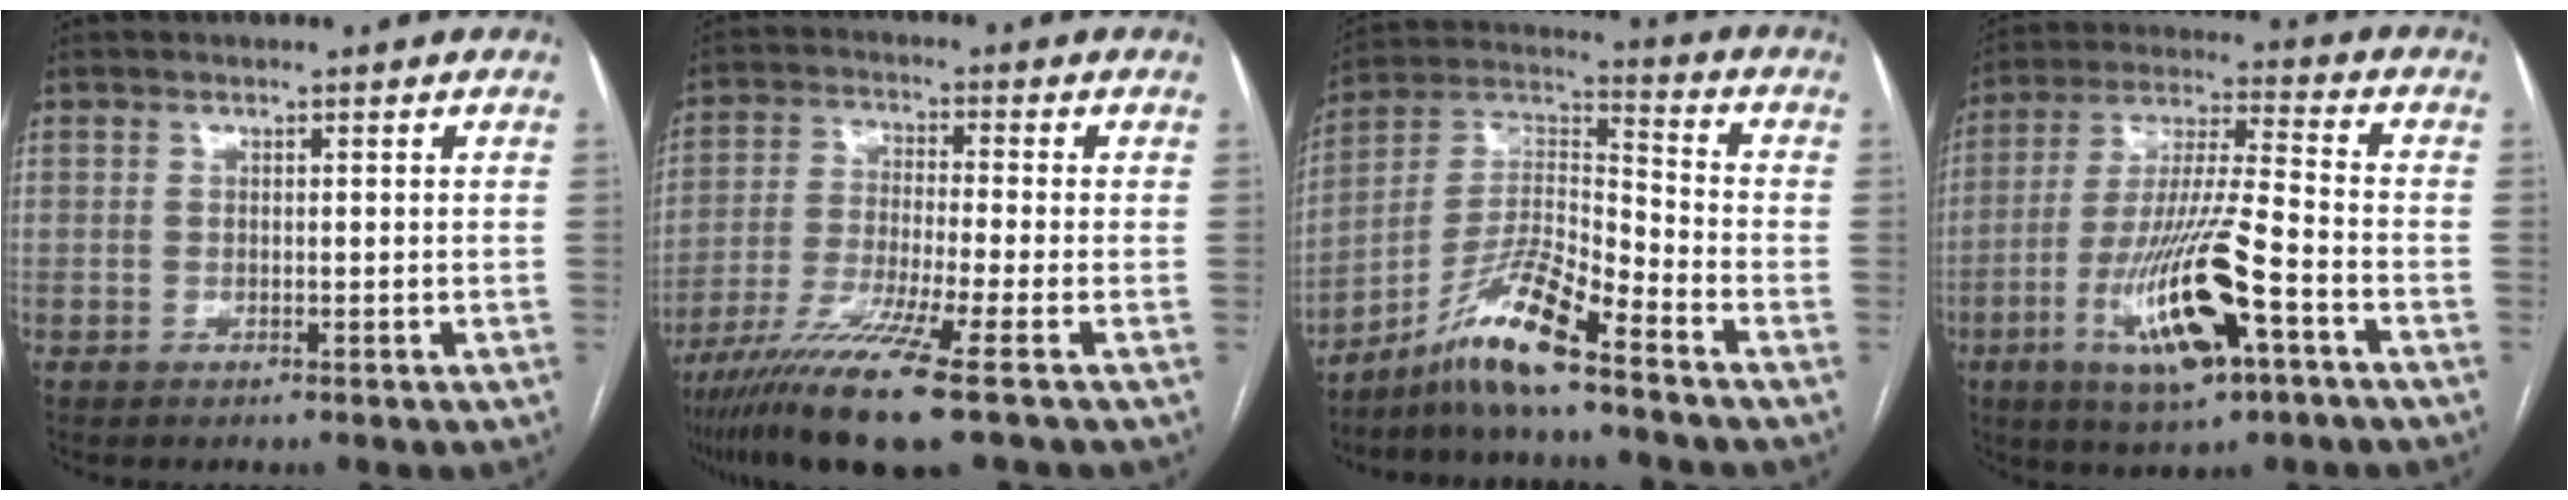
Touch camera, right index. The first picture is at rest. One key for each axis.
{"total": 12.1, "fx": -7.8, "fy": -1.1, "fz": 9.1, "tx": -0.179, "ty": -0.036, "tz": -0.143}
{"total": 11.0, "fx": -8.0, "fy": 0.5, "fz": 7.4, "tx": -0.151, "ty": 0.007, "tz": -0.153}
{"total": 16.6, "fx": -7.0, "fy": 2.4, "fz": 14.8, "tx": -0.296, "ty": -0.016, "tz": -0.118}